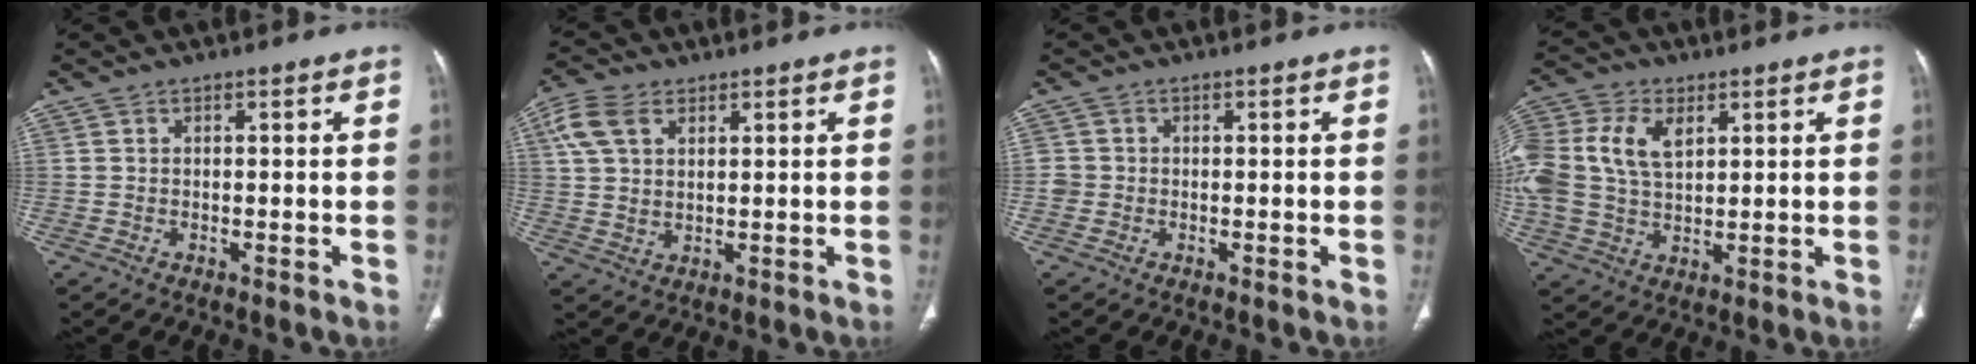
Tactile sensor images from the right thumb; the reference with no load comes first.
{"total": 7.9, "force": [3.6, 4.8, 5.2], "torque": [-0.110, -0.001, 0.073]}
{"total": 1.9, "force": [-0.3, 1.8, 0.2], "torque": [0.006, 0.006, -0.007]}
{"total": 17.8, "force": [5.0, 11.9, 12.2], "torque": [-0.296, 0.018, 0.096]}